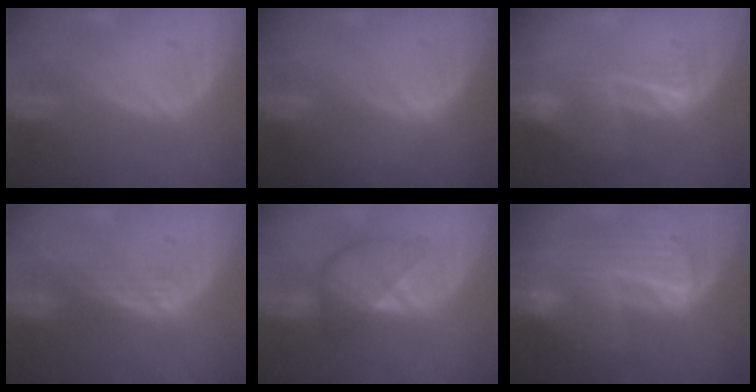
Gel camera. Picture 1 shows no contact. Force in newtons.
{"total": 0.0}
{"total": 6.6, "press": 5.5, "slide": 3.5}
{"total": 2.2, "press": 2.2, "slide": 0.2}
{"total": 6.2, "press": 6.2, "slide": 0.4}
{"total": 10.0, "press": 8.7, "slide": 5.0}